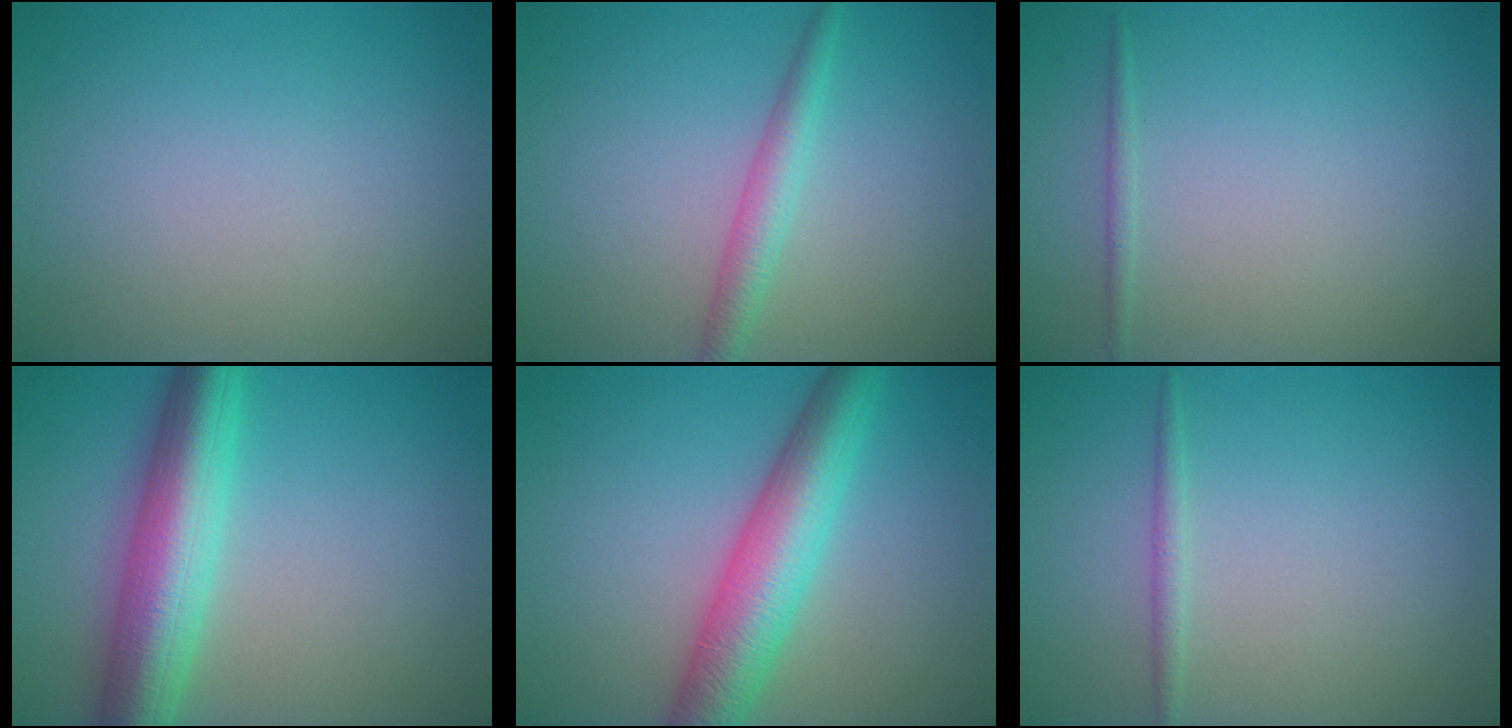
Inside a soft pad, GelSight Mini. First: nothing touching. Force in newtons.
{"total": 2.4, "press": 2.4, "slide": 0.0}
{"total": 0.7, "press": 0.7, "slide": 0.0}
{"total": 8.0, "press": 8.0, "slide": 0.1}
{"total": 7.0, "press": 7.0, "slide": 0.2}
{"total": 1.1, "press": 1.1, "slide": 0.1}